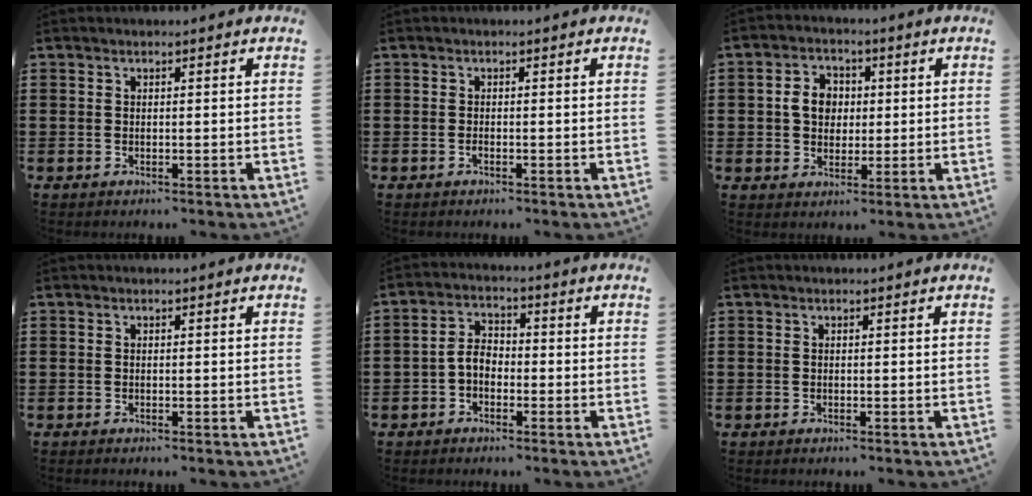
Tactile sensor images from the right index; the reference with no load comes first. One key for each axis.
{"total": 0.5, "fx": -0.4, "fy": 0.1, "fz": 0.4, "tx": -0.009, "ty": -0.004, "tz": -0.006}
{"total": 5.2, "fx": 0.4, "fy": 4.4, "fz": 2.8, "tx": -0.060, "ty": 0.015, "tz": 0.001}
{"total": 0.0}
{"total": 3.7, "fx": -1.4, "fy": 2.4, "fz": 2.5, "tx": -0.063, "ty": 0.006, "tz": -0.034}
{"total": 0.0}